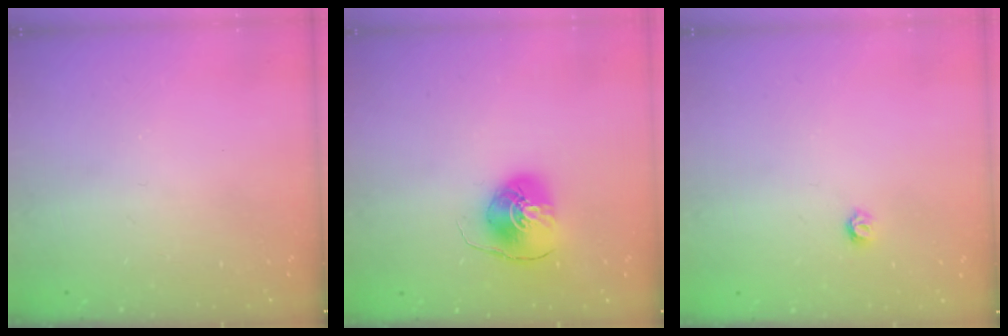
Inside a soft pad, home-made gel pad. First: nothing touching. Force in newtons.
{"total": 7.5, "press": 7.5, "slide": 0.7}
{"total": 3.2, "press": 3.2, "slide": 0.3}